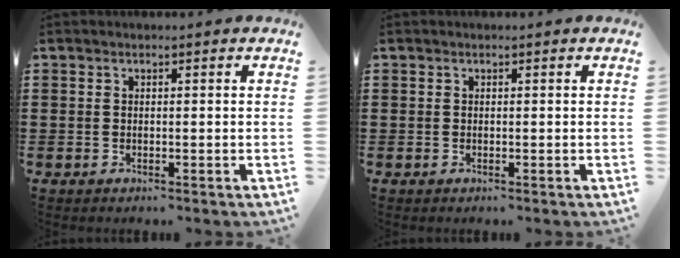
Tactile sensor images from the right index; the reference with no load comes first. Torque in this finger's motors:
{"motor_torque": [-0.98, 1.16, -1.05, -0.21]}